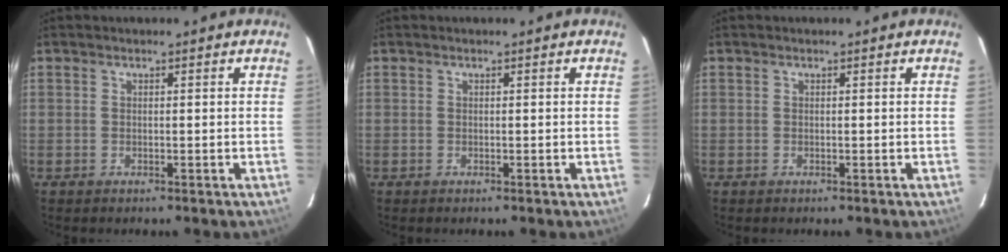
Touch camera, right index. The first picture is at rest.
{"total": 0.0}
{"total": 0.0}